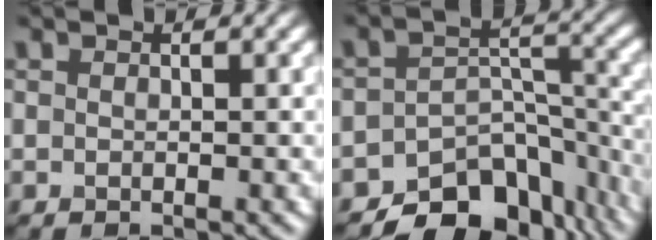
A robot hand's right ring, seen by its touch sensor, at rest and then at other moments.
{"total": 9.1, "force": [-7.0, 4.5, 3.6], "torque": [-0.036, -0.013, -0.110]}